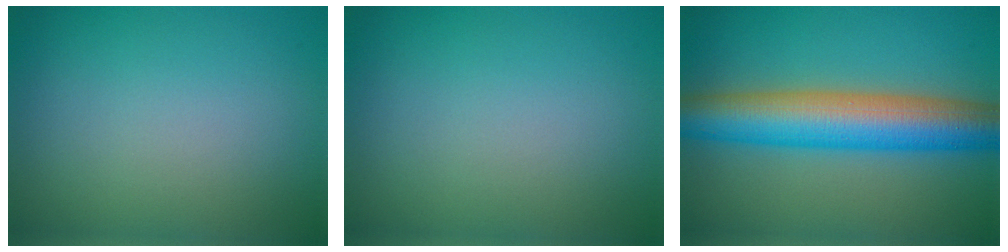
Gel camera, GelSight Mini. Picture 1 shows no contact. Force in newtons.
{"total": 0.0}
{"total": 9.8, "press": 9.8, "slide": 0.1}